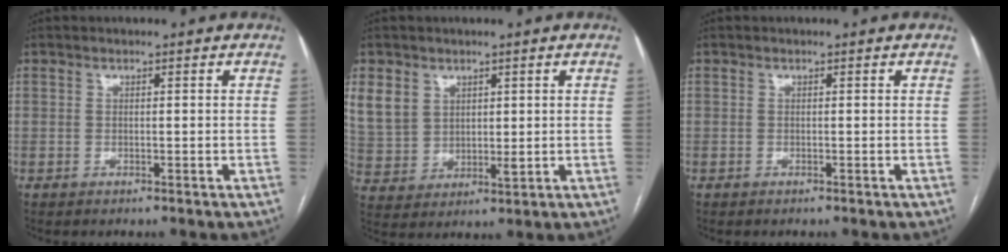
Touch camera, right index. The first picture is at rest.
{"total": 8.8, "force": [4.3, 6.9, 3.3], "torque": [-0.079, 0.011, 0.102]}
{"total": 0.0}